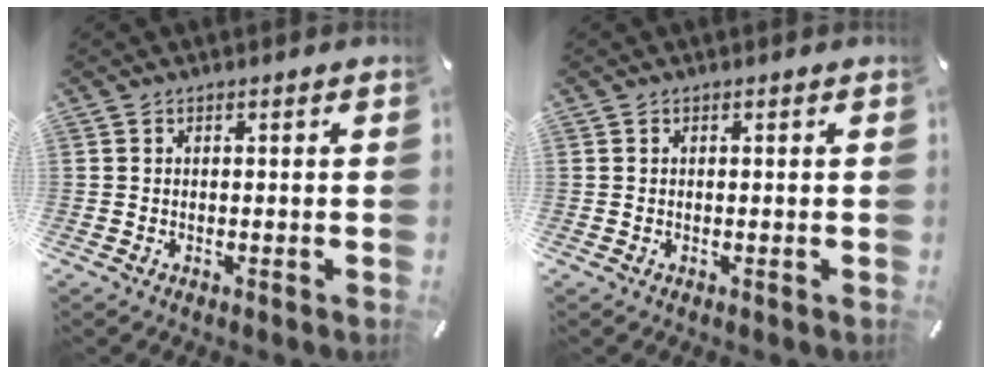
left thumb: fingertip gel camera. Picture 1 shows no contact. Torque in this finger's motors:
{"motor_torque": [0.33, -0.81, -0.43, -0.25, -0.01]}